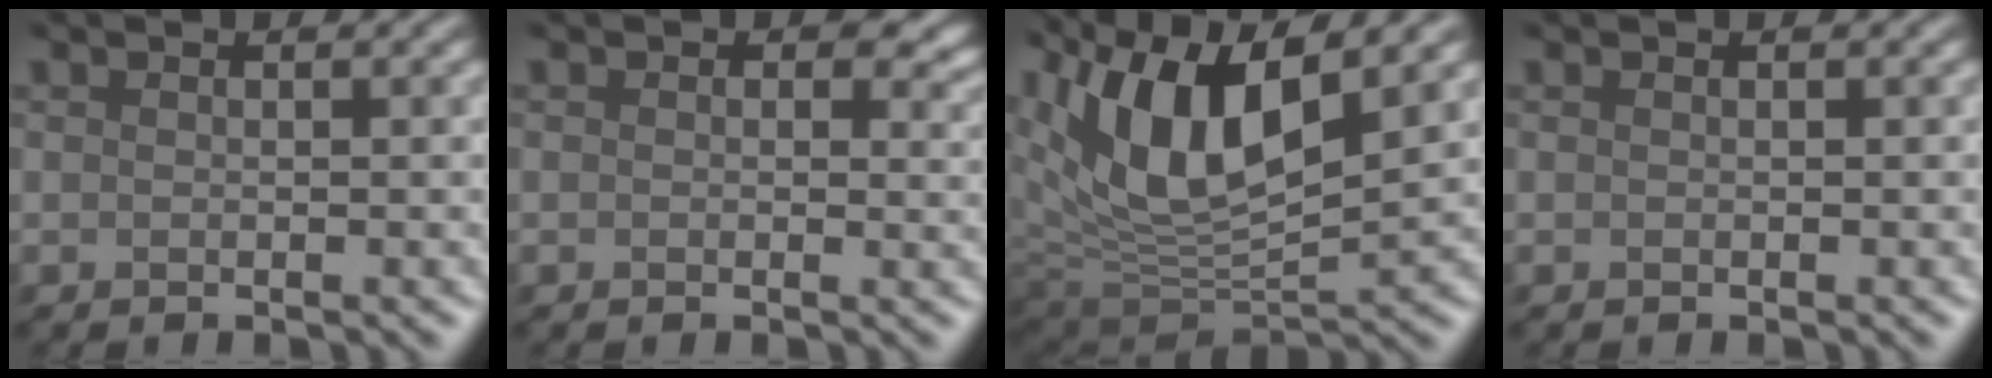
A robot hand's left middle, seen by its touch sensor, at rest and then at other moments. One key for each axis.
{"total": 3.3, "fx": 1.2, "fy": 2.4, "fz": 1.9, "tx": -0.017, "ty": 0.006, "tz": 0.007}
{"total": 10.6, "fx": 5.3, "fy": 4.3, "fz": 8.1, "tx": -0.161, "ty": 0.006, "tz": 0.103}
{"total": 0.0}